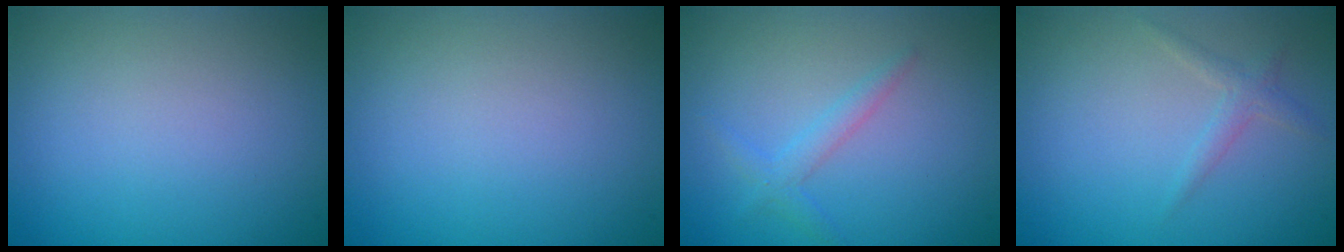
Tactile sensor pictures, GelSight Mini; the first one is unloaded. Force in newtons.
{"total": 0.0}
{"total": 1.5, "press": 1.5, "slide": 0.1}
{"total": 1.3, "press": 1.3, "slide": 0.0}